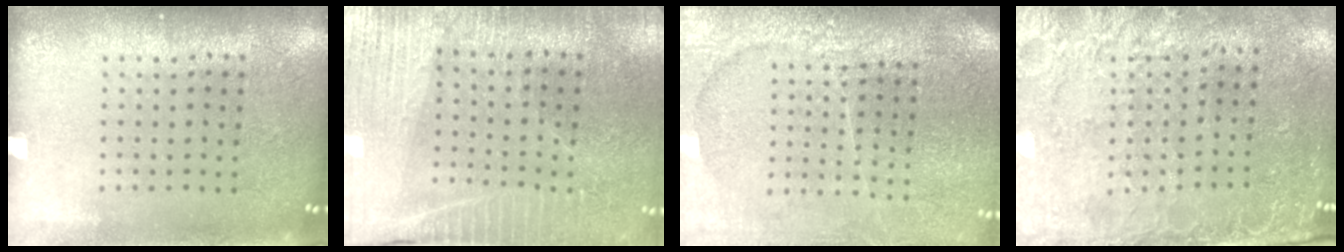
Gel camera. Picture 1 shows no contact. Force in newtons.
{"total": 3.5, "press": 3.4, "slide": 0.6}
{"total": 3.6, "press": 3.3, "slide": 1.6}
{"total": 2.6, "press": 2.2, "slide": 1.2}